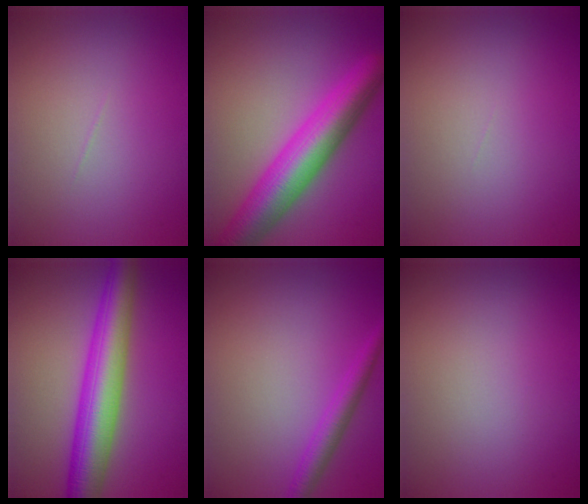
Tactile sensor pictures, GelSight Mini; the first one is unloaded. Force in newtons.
{"total": 8.6, "press": 8.6, "slide": 0.4}
{"total": 0.0}
{"total": 8.0, "press": 8.0, "slide": 0.2}
{"total": 2.5, "press": 2.5, "slide": 0.1}
{"total": 0.0}